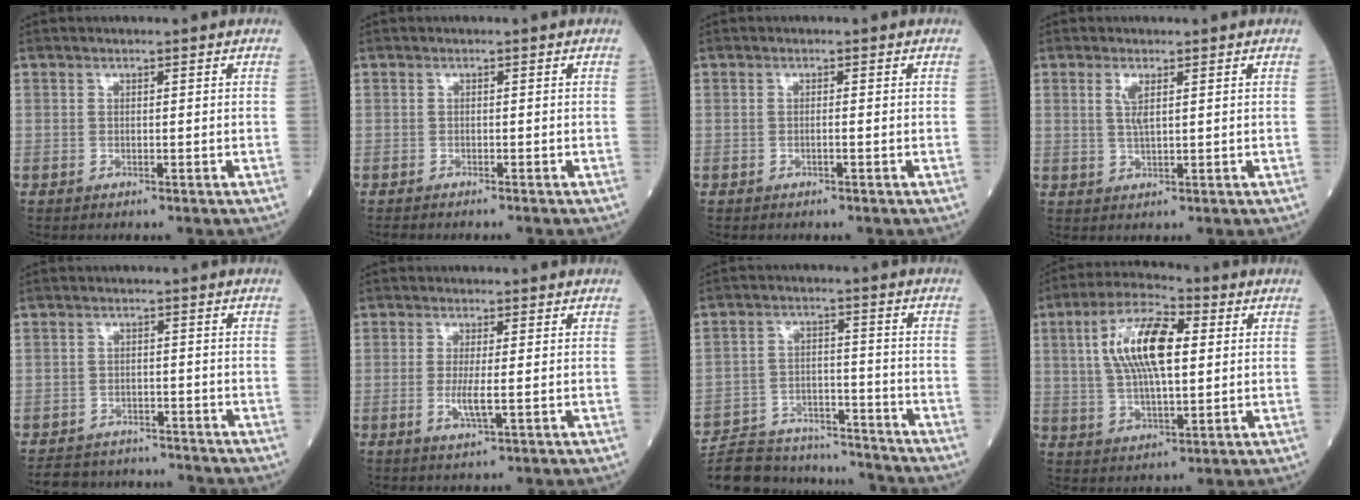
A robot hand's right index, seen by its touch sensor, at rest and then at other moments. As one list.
[{"total": 2.7, "force": [-2.5, -0.1, 1.0], "torque": [-0.014, -0.004, -0.035]}, {"total": 0.6, "force": [-0.3, -0.1, 0.5], "torque": [-0.007, 0.002, -0.006]}, {"total": 2.6, "force": [1.0, 0.5, 2.4], "torque": [-0.055, -0.002, 0.021]}, {"total": 8.9, "force": [-8.3, 3.2, 1.0], "torque": [-0.008, 0.013, -0.113]}, {"total": 3.4, "force": [-0.5, 0.2, 3.3], "torque": [-0.072, -0.008, -0.010]}, {"total": 17.1, "force": [-16.3, 3.5, 3.7], "torque": [-0.075, 0.014, -0.244]}, {"total": 12.5, "force": [2.6, 4.1, 11.5], "torque": [-0.230, 0.019, 0.047]}]